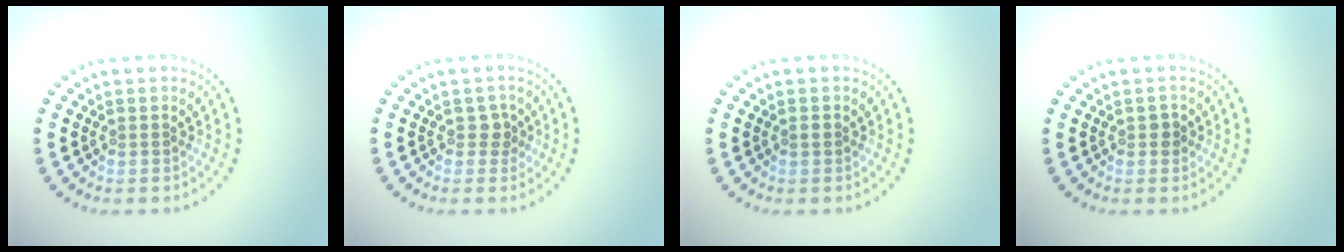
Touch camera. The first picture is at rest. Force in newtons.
{"total": 1.2, "press": 1.0, "slide": 0.6}
{"total": 0.5, "press": 0.5, "slide": 0.1}
{"total": 0.9, "press": 0.9, "slide": 0.2}